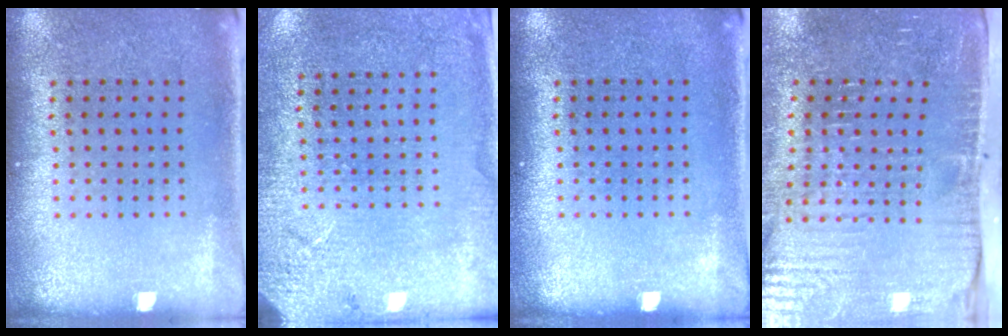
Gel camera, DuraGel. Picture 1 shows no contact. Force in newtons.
{"total": 2.6, "press": 2.5, "slide": 0.8}
{"total": 0.0}
{"total": 4.8, "press": 4.3, "slide": 2.1}